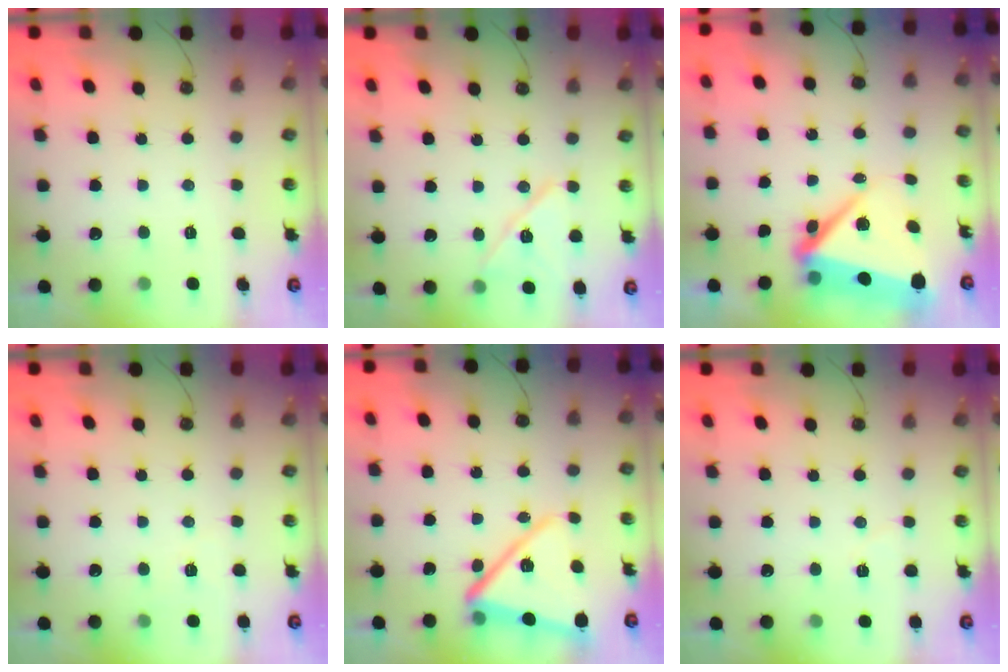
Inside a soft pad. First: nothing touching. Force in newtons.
{"total": 12.7, "press": 9.2, "slide": 8.8}
{"total": 10.0, "press": 9.9, "slide": 1.6}
{"total": 4.4, "press": 3.5, "slide": 2.7}
{"total": 16.0, "press": 16.0, "slide": 1.0}
{"total": 3.9, "press": 3.7, "slide": 1.3}